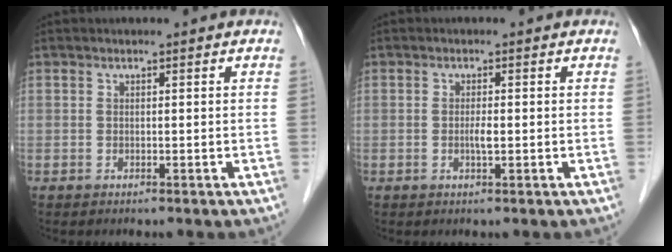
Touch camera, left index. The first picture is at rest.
{"total": 1.5, "force": [-0.5, 0.2, 1.5], "torque": [-0.029, -0.004, -0.009]}